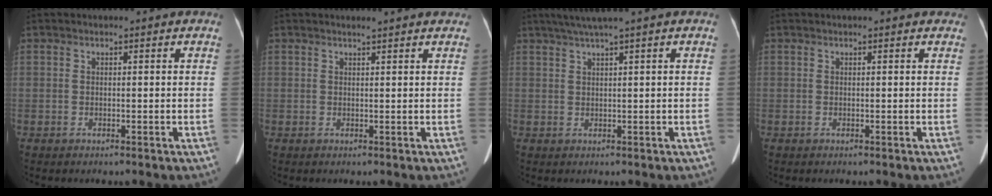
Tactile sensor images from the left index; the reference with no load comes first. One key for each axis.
{"total": 2.9, "fx": 2.6, "fy": 0.0, "fz": 1.2, "tx": -0.019, "ty": 0.013, "tz": 0.030}
{"total": 3.6, "fx": 2.5, "fy": -0.9, "fz": 2.4, "tx": -0.051, "ty": 0.010, "tz": 0.050}
{"total": 3.0, "fx": 2.5, "fy": 1.1, "fz": 1.2, "tx": -0.013, "ty": 0.025, "tz": 0.021}